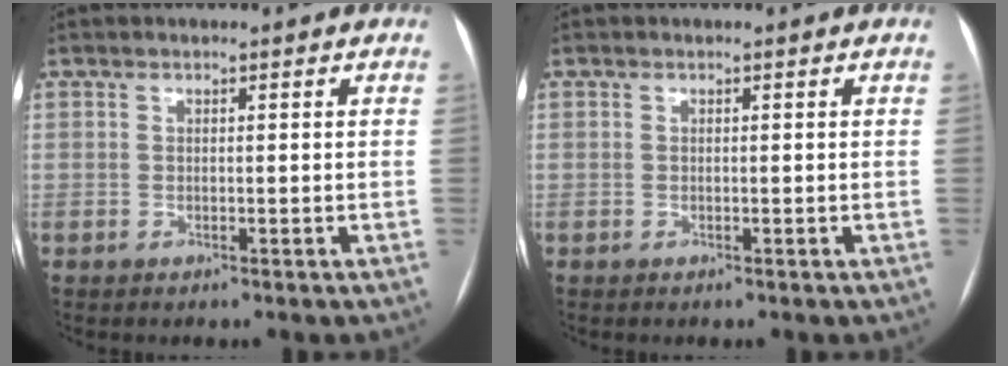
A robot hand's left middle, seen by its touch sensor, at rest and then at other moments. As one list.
[{"total": 0.0}]